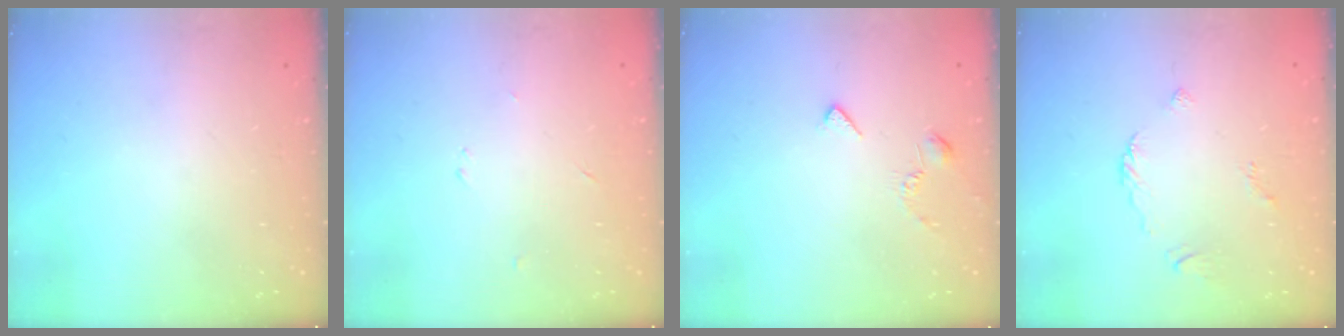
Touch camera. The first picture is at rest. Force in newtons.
{"total": 2.2, "press": 2.2, "slide": 0.2}
{"total": 3.0, "press": 2.9, "slide": 0.7}
{"total": 2.2, "press": 2.1, "slide": 0.7}